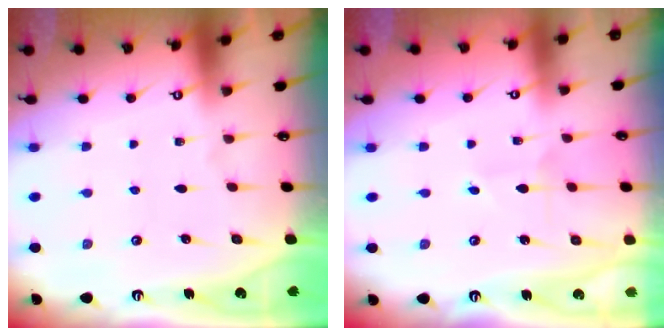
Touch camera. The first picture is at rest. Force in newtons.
{"total": 1.9, "press": 1.9, "slide": 0.1}